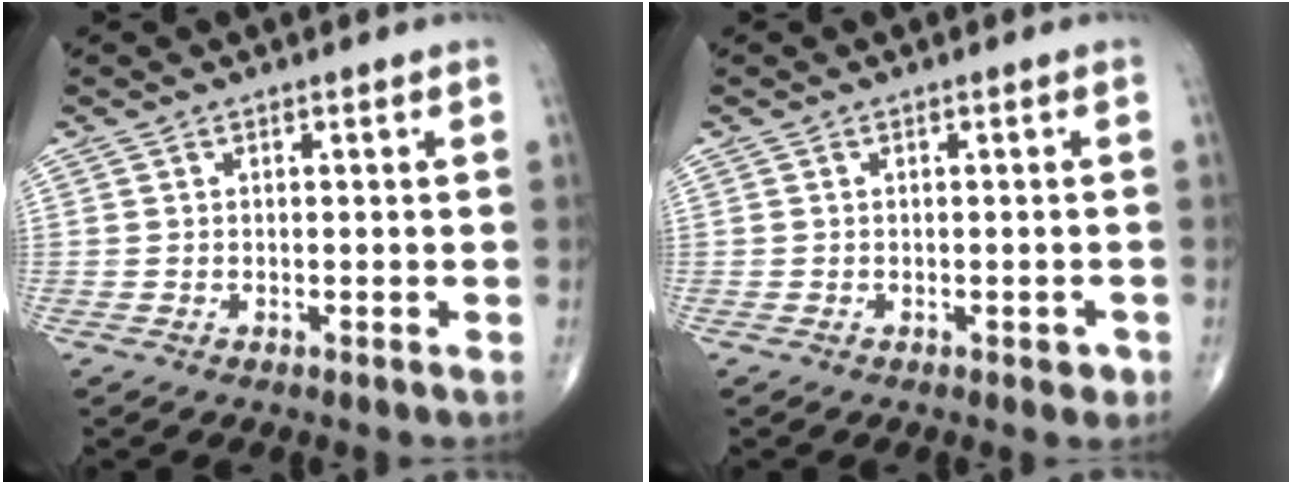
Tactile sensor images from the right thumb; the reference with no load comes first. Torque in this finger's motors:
{"motor_torque": [0.03, 0.20, -0.15, -0.08, 0.00]}